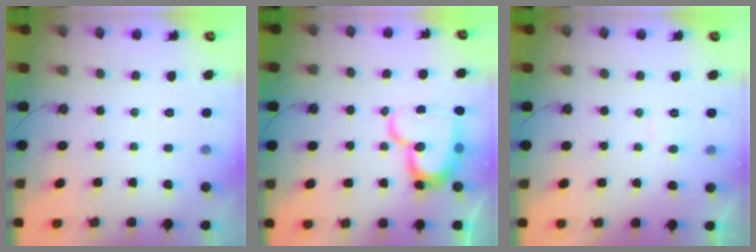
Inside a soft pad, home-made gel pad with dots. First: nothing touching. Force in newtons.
{"total": 17.5, "press": 17.5, "slide": 1.2}
{"total": 4.7, "press": 4.7, "slide": 0.2}